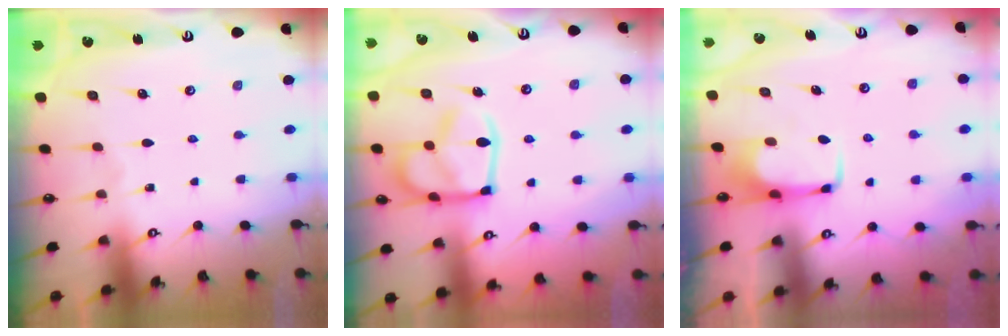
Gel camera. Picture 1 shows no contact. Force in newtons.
{"total": 16.3, "press": 16.2, "slide": 1.7}
{"total": 1.7, "press": 1.6, "slide": 0.5}